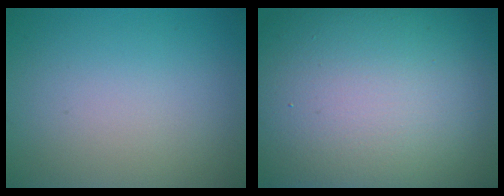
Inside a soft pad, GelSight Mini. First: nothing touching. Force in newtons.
{"total": 20.3, "press": 20.3, "slide": 1.1}